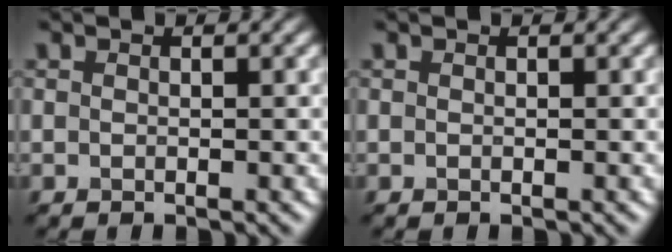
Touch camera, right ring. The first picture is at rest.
{"total": 0.0}